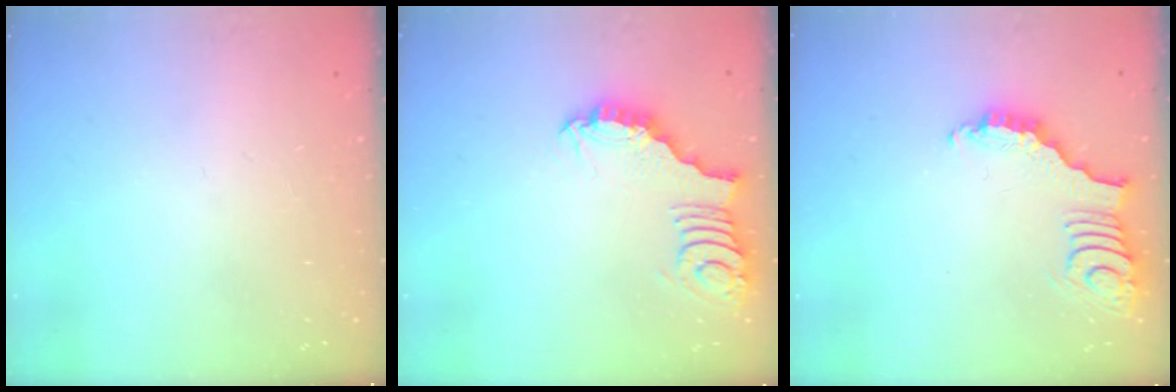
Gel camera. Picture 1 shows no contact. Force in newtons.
{"total": 3.0, "press": 3.0, "slide": 0.0}
{"total": 3.8, "press": 3.8, "slide": 0.5}